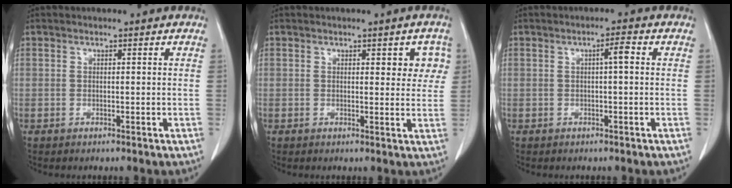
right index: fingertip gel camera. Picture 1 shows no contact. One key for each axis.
{"total": 4.0, "fx": 1.5, "fy": 1.9, "fz": 3.2, "tx": -0.025, "ty": 0.006, "tz": 0.015}
{"total": 2.1, "fx": 0.3, "fy": 0.1, "fz": 2.1, "tx": -0.034, "ty": 0.006, "tz": 0.004}